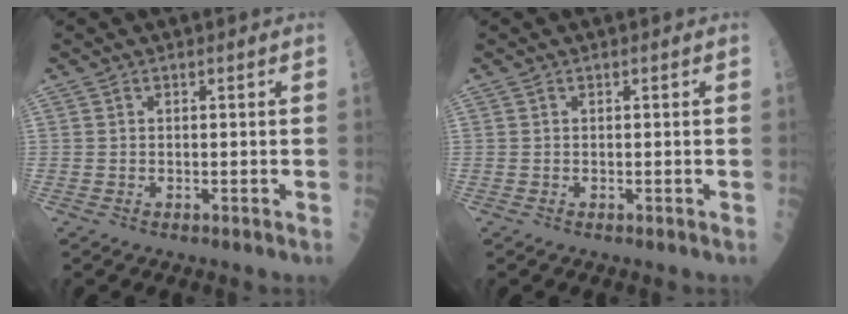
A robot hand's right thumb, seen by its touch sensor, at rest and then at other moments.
{"total": 0.0}